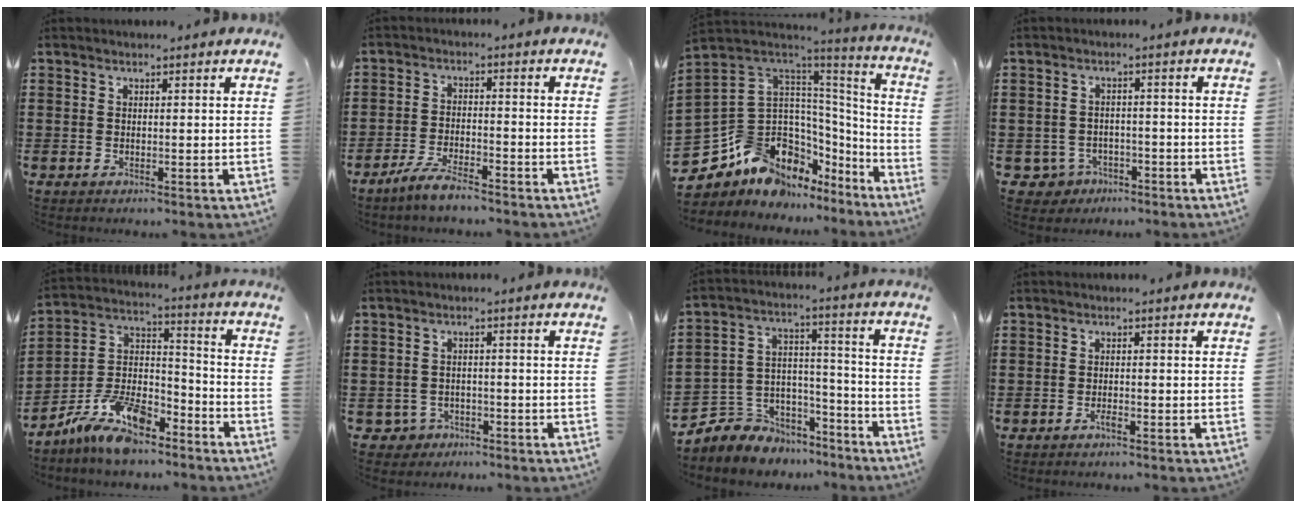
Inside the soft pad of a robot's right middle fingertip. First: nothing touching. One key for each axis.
{"total": 4.8, "fx": -4.2, "fy": 0.7, "fz": 2.3, "tx": -0.058, "ty": -0.004, "tz": -0.085}
{"total": 12.4, "fx": -7.2, "fy": 8.8, "fz": 5.1, "tx": -0.152, "ty": -0.015, "tz": -0.127}
{"total": 3.0, "fx": -2.3, "fy": 1.9, "fz": 0.5, "tx": -0.026, "ty": -0.001, "tz": -0.052}
{"total": 11.4, "fx": -9.4, "fy": 3.7, "fz": 5.4, "tx": -0.113, "ty": 0.024, "tz": -0.186}
{"total": 2.5, "fx": -2.0, "fy": 1.5, "fz": 0.3, "tx": -0.021, "ty": 0.000, "tz": -0.046}
{"total": 5.7, "fx": -4.2, "fy": 3.7, "fz": -1.0, "tx": -0.009, "ty": -0.006, "tz": -0.084}
{"total": 2.2, "fx": -1.7, "fy": 0.4, "fz": 1.4, "tx": -0.034, "ty": -0.003, "tz": -0.032}